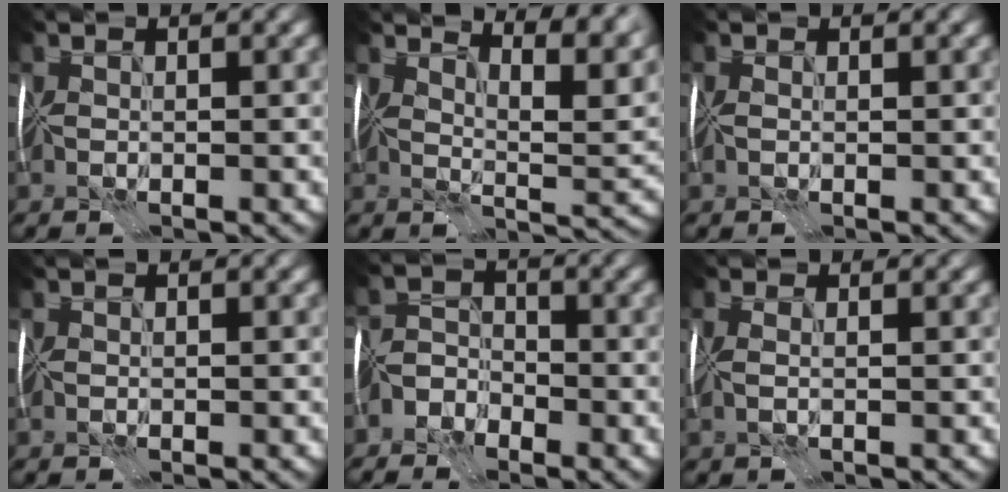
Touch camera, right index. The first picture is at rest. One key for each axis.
{"total": 8.7, "fx": 6.9, "fy": 1.9, "fz": 5.1, "tx": -0.063, "ty": 0.010, "tz": 0.083}
{"total": 1.2, "fx": 0.6, "fy": 0.9, "fz": 0.7, "tx": -0.014, "ty": 0.012, "tz": 0.002}
{"total": 0.0}
{"total": 3.4, "fx": -3.1, "fy": 1.4, "fz": 0.1, "tx": 0.014, "ty": 0.003, "tz": -0.062}
{"total": 2.3, "fx": 1.0, "fy": 1.2, "fz": 1.6, "tx": -0.024, "ty": 0.021, "tz": -0.001}